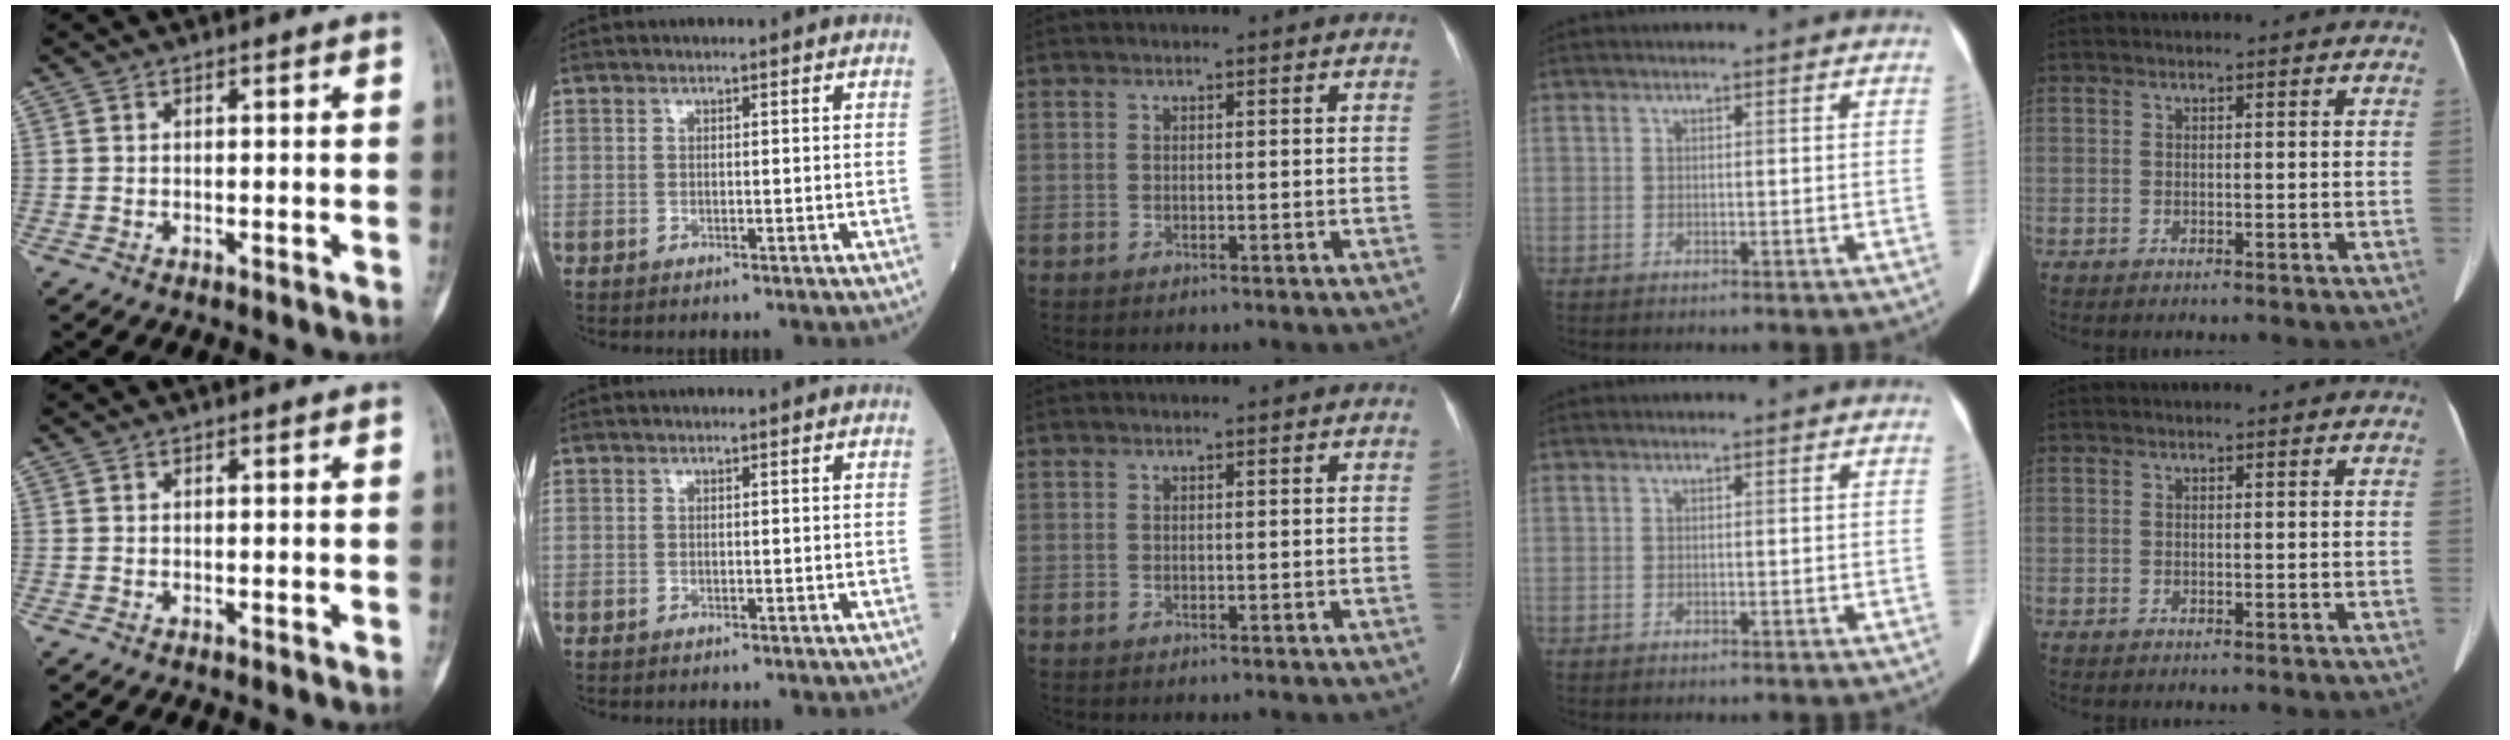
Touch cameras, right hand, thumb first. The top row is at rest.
{}